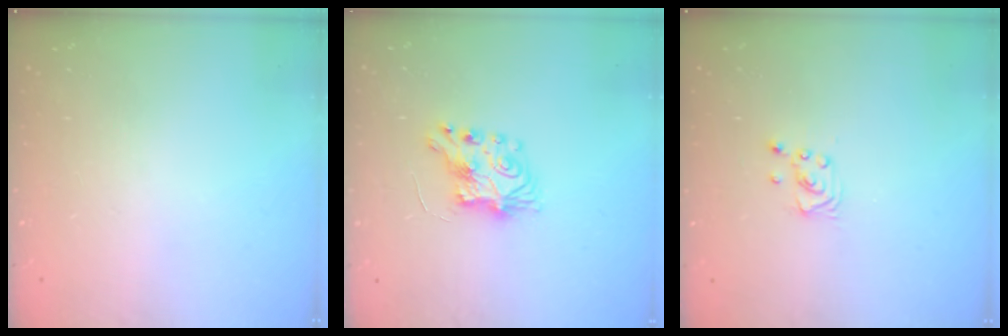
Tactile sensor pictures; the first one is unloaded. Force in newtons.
{"total": 7.5, "press": 7.5, "slide": 0.2}
{"total": 2.2, "press": 2.2, "slide": 0.2}